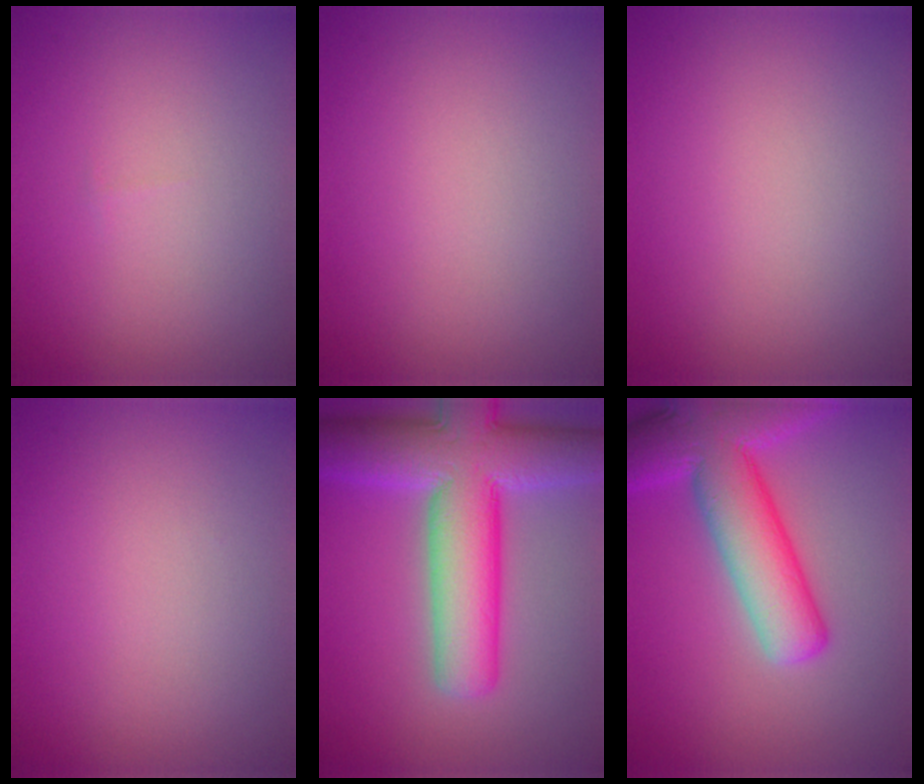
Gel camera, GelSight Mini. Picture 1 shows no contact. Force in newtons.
{"total": 0.0}
{"total": 0.0}
{"total": 0.0}
{"total": 12.2, "press": 12.2, "slide": 0.6}
{"total": 10.0, "press": 10.0, "slide": 0.6}